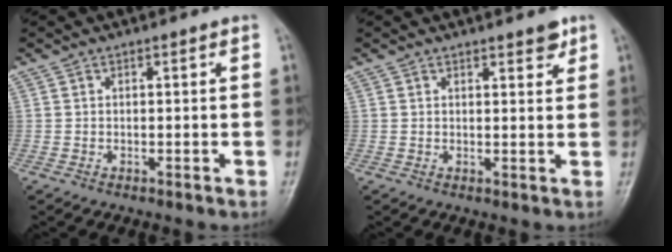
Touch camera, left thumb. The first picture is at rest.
{"total": 3.0, "force": [2.1, 1.2, 1.8], "torque": [-0.008, -0.011, 0.027]}